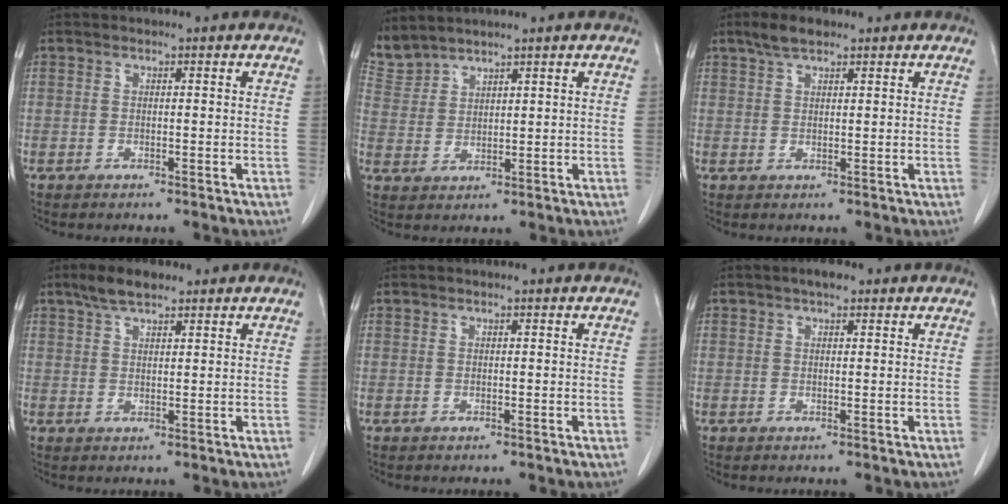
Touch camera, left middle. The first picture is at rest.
{"total": 4.2, "force": [4.2, 0.3, -0.2], "torque": [-0.011, 0.011, 0.098]}
{"total": 3.2, "force": [2.4, 1.1, 1.9], "torque": [-0.042, 0.011, 0.045]}
{"total": 4.4, "force": [3.3, 1.5, 2.6], "torque": [-0.056, 0.012, 0.061]}
{"total": 0.0}
{"total": 2.1, "force": [1.3, 0.7, 1.4], "torque": [-0.023, 0.010, 0.018]}